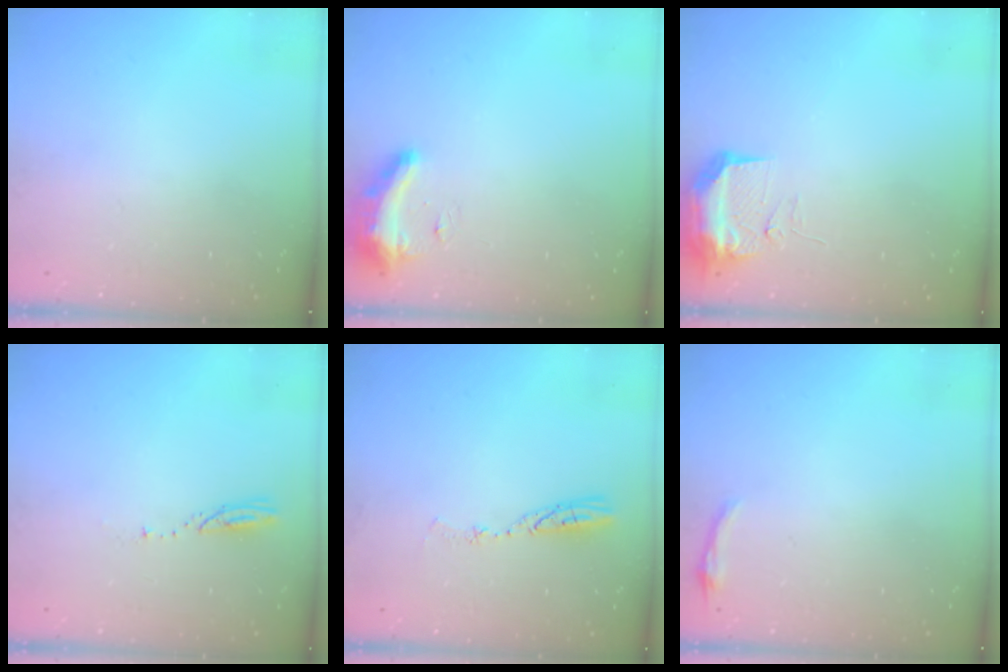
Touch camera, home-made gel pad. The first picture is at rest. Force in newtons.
{"total": 8.8, "press": 8.7, "slide": 0.8}
{"total": 9.5, "press": 9.4, "slide": 1.4}
{"total": 3.0, "press": 3.0, "slide": 0.2}
{"total": 5.0, "press": 5.0, "slide": 0.6}
{"total": 3.1, "press": 3.0, "slide": 0.7}